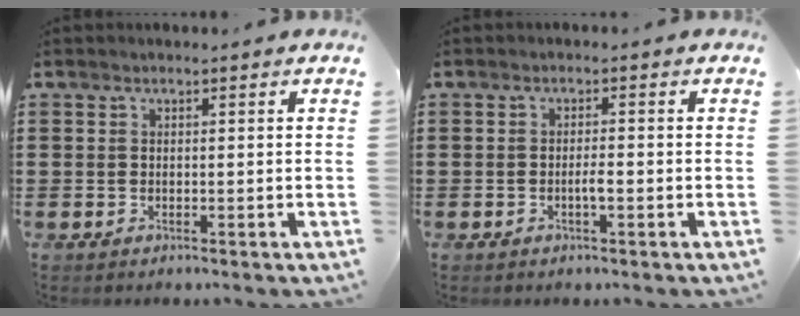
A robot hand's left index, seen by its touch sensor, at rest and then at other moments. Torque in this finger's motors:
{"motor_torque": [0.02, 0.02, 0.02, 0.03]}